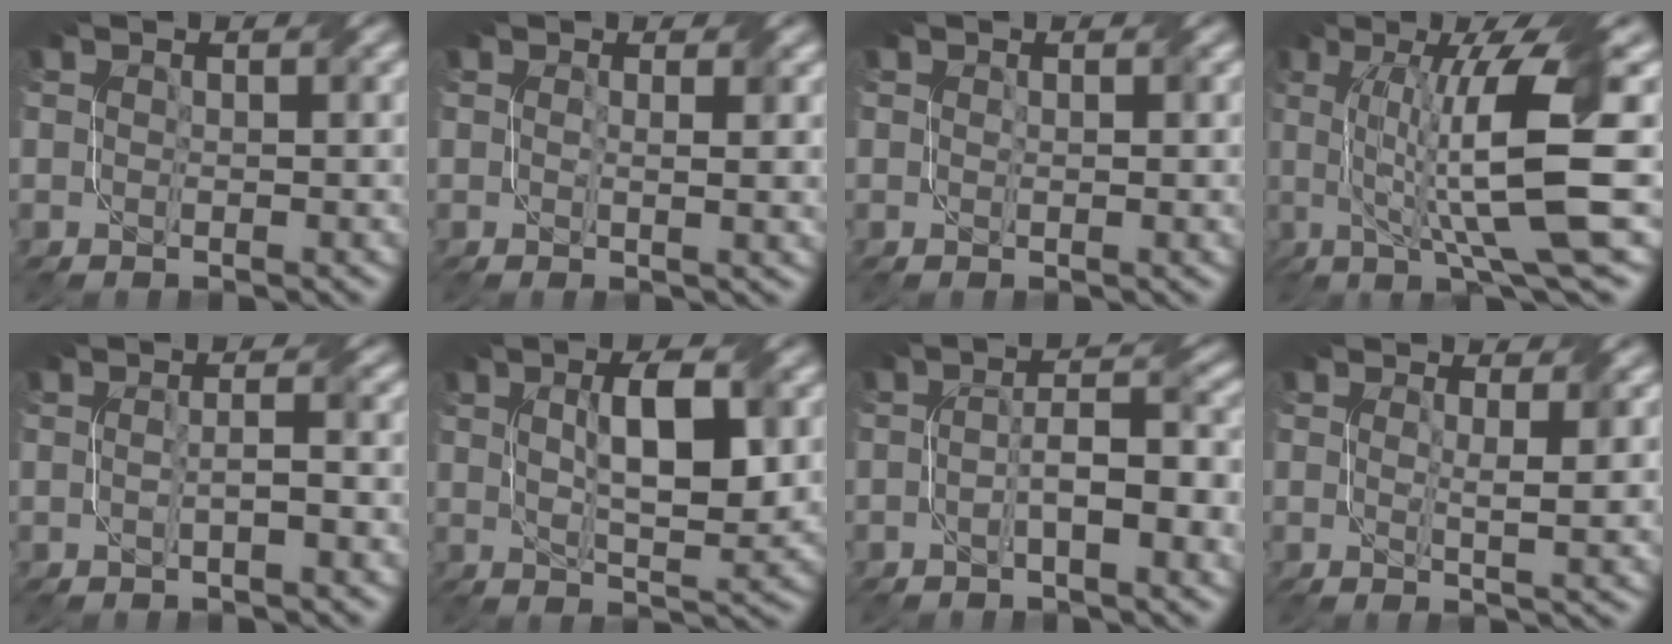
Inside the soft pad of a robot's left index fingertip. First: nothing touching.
{"total": 1.9, "force": [0.5, 0.4, 1.8], "torque": [-0.029, -0.001, 0.007]}
{"total": 1.0, "force": [0.2, 0.4, 0.9], "torque": [-0.015, -0.002, 0.006]}
{"total": 11.9, "force": [0.7, 2.3, 11.6], "torque": [-0.175, 0.002, 0.015]}
{"total": 2.3, "force": [-0.1, 0.6, 2.2], "torque": [-0.027, -0.001, -0.014]}
{"total": 7.2, "force": [1.5, 2.2, 6.7], "torque": [-0.109, 0.004, 0.026]}
{"total": 5.5, "force": [-1.2, 1.4, 5.2], "torque": [-0.087, 0.007, -0.024]}
{"total": 2.9, "force": [1.0, 0.5, 2.7], "torque": [-0.038, -0.007, 0.015]}